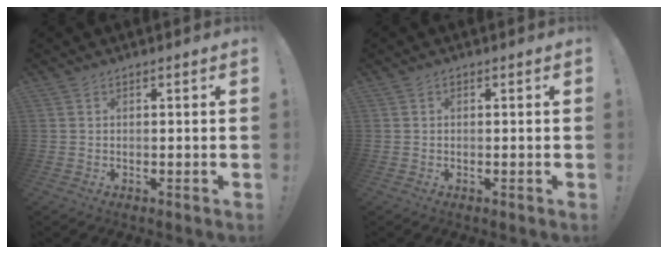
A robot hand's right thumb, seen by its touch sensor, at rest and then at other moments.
{"total": 0.0}